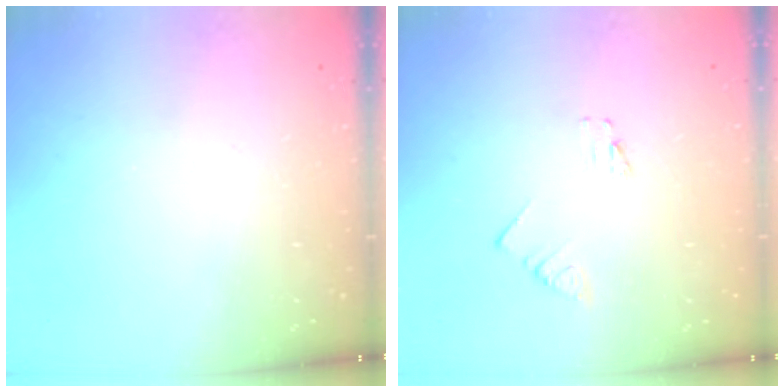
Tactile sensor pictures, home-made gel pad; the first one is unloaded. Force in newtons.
{"total": 0.7, "press": 0.7, "slide": 0.1}